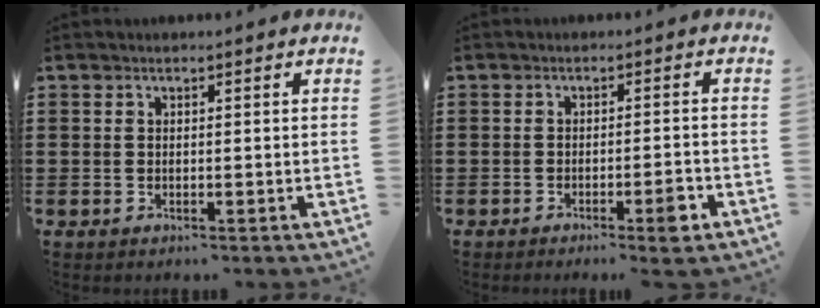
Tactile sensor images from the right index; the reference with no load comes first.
{"total": 3.8, "force": [-2.1, 0.3, 3.2], "torque": [-0.048, -0.004, -0.035]}